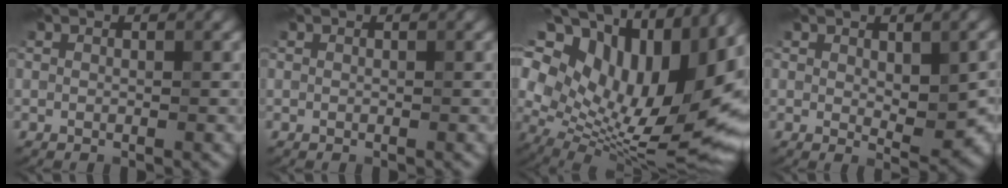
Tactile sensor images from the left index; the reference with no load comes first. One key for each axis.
{"total": 0.0}
{"total": 19.6, "fx": 7.6, "fy": 9.3, "fz": 15.5, "tx": -0.245, "ty": 0.038, "tz": 0.156}
{"total": 4.2, "fx": 0.1, "fy": 2.2, "fz": 3.6, "tx": -0.053, "ty": -0.007, "tz": 0.009}